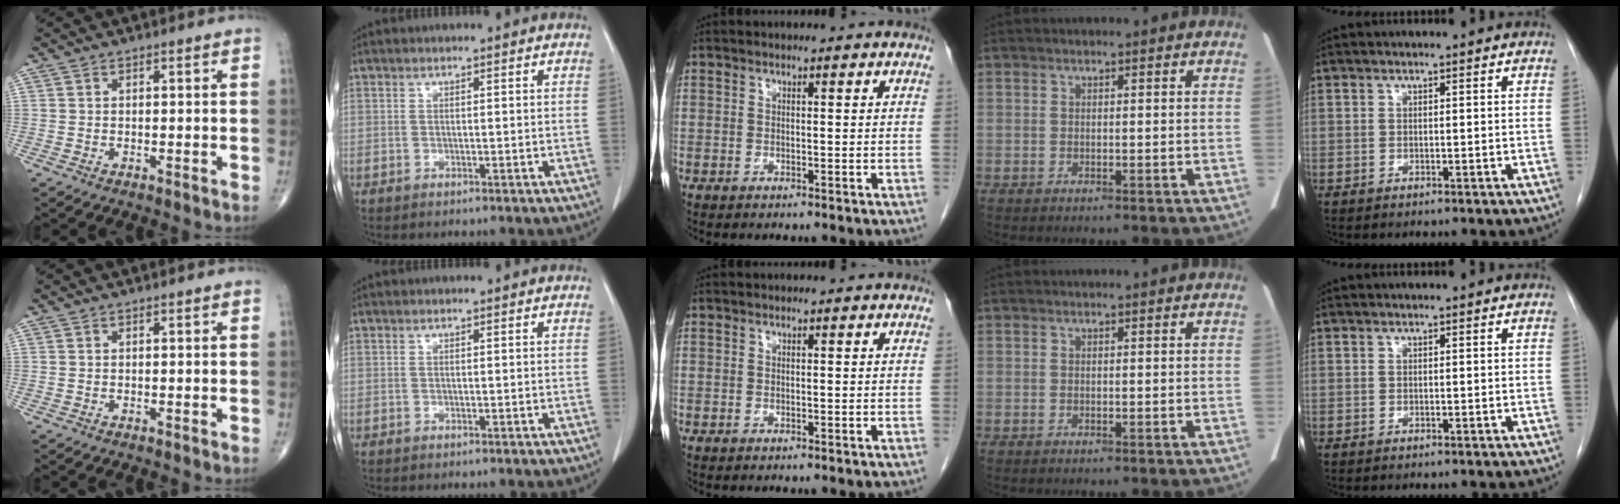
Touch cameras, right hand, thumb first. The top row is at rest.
{}